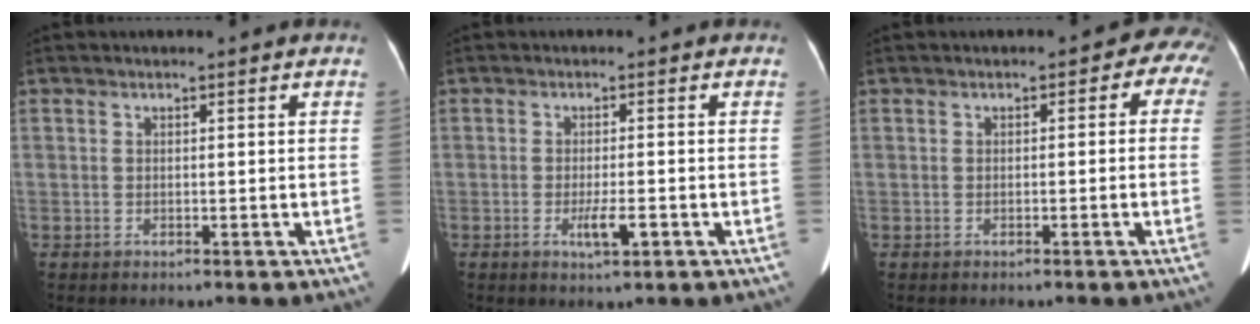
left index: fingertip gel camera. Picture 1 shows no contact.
{"total": 3.0, "force": [-1.2, 0.4, 2.7], "torque": [-0.053, -0.004, -0.019]}
{"total": 3.5, "force": [-0.3, 2.4, 2.6], "torque": [-0.012, 0.024, -0.013]}